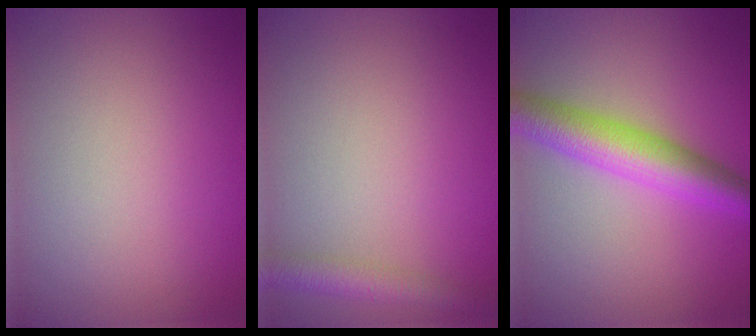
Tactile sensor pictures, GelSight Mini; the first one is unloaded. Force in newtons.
{"total": 2.8, "press": 2.8, "slide": 0.2}
{"total": 5.8, "press": 5.8, "slide": 0.1}